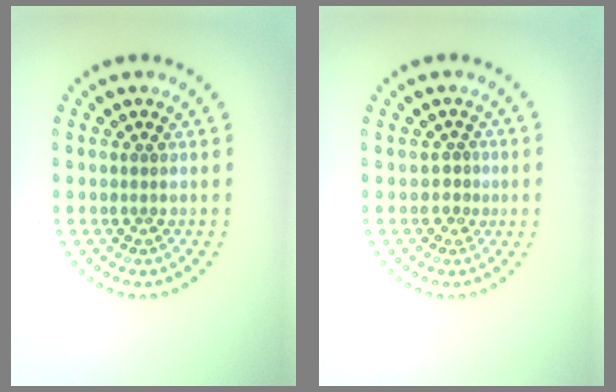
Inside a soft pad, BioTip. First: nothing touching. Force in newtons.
{"total": 1.3, "press": 1.0, "slide": 0.8}